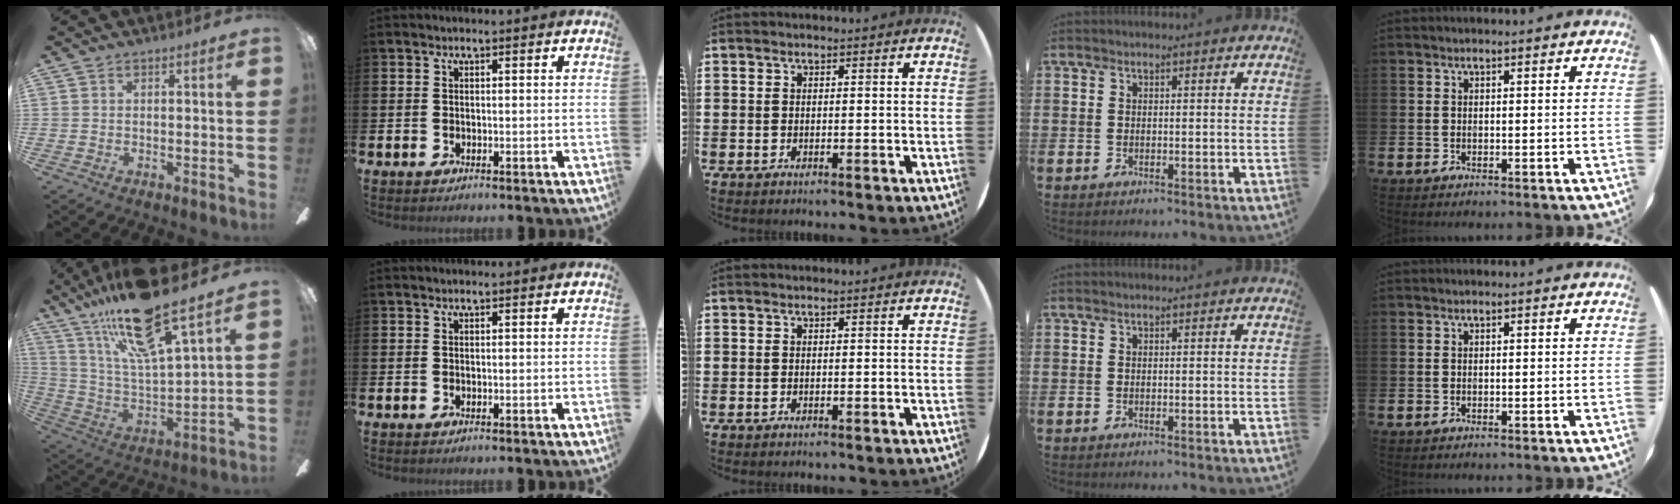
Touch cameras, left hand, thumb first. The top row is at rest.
{"thumb": {"total": 21.1, "force": [15.1, 4.7, 14.0], "torque": [-0.264, -0.074, 0.253]}}